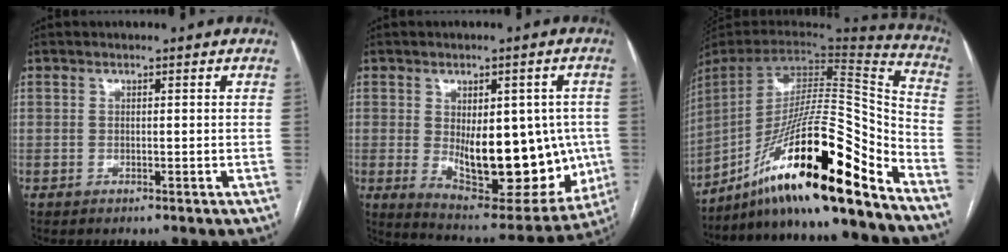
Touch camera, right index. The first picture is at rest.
{"total": 18.8, "force": [-1.6, 8.7, 16.6], "torque": [-0.230, -0.004, 0.005]}
{"total": 25.7, "force": [-17.4, 1.1, 18.8], "torque": [-0.301, 0.004, -0.304]}